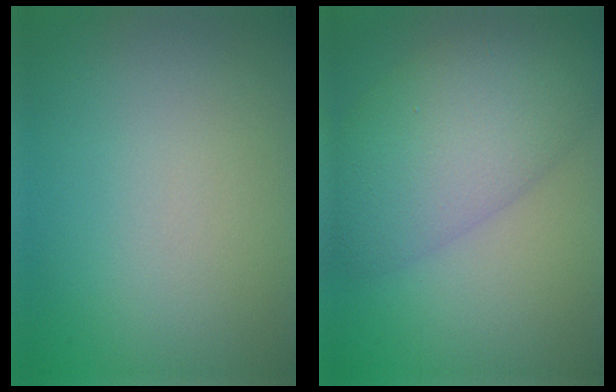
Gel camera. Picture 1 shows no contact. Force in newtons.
{"total": 8.2, "press": 8.2, "slide": 0.2}